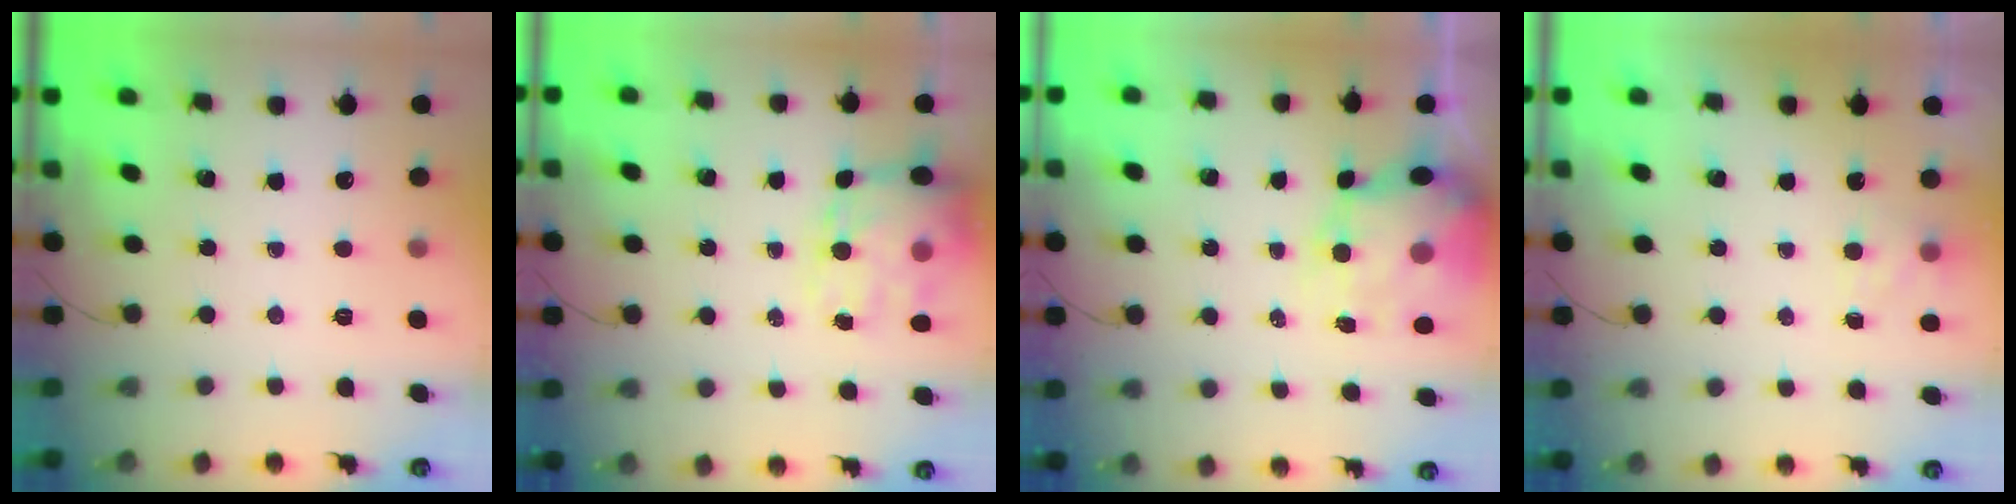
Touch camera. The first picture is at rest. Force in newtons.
{"total": 15.1, "press": 14.5, "slide": 4.2}
{"total": 6.9, "press": 6.5, "slide": 2.4}
{"total": 4.3, "press": 4.1, "slide": 1.2}